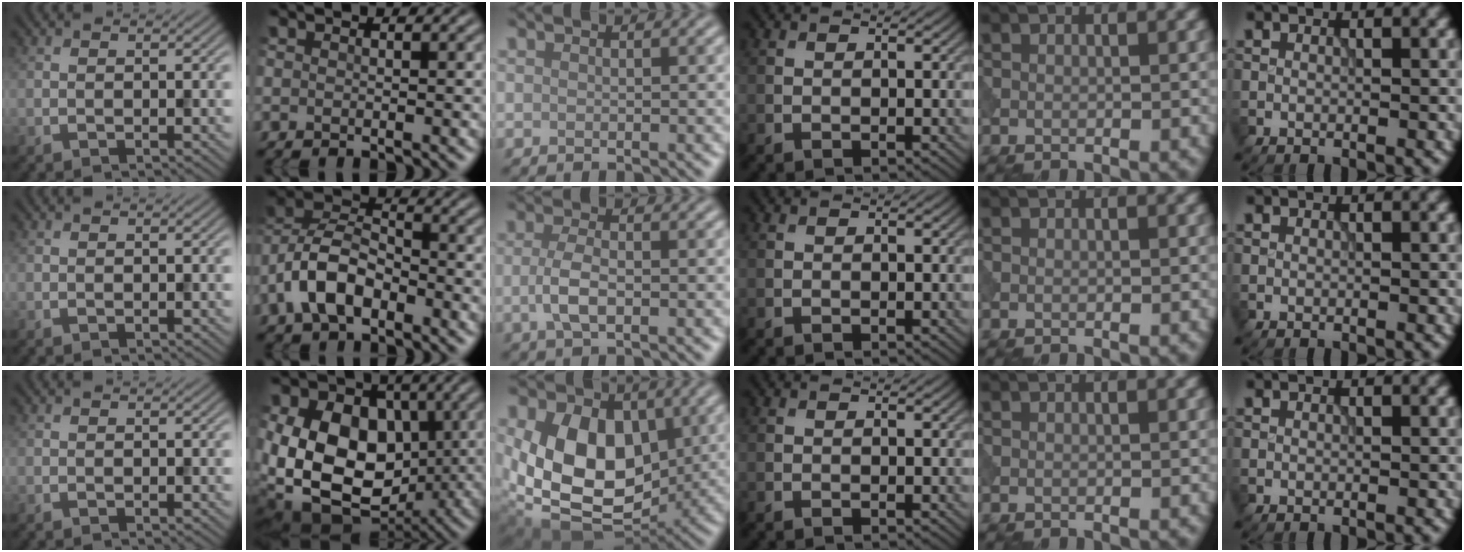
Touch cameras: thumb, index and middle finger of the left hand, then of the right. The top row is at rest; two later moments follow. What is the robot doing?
{"motion": "extract", "object": "peg toy"}